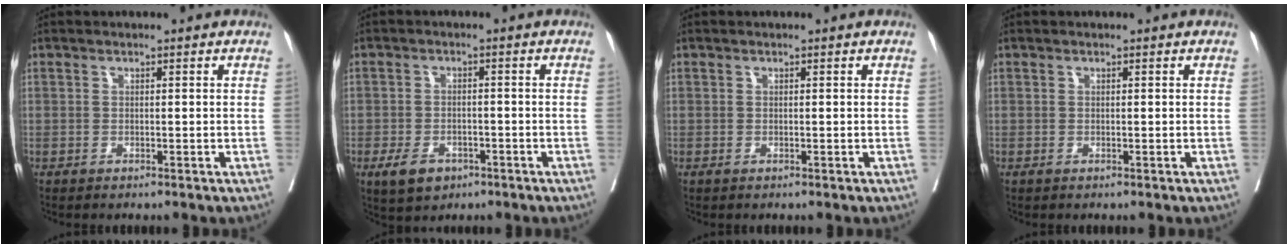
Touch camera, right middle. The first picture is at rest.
{"total": 5.0, "force": [-2.8, 3.1, 2.7], "torque": [-0.051, -0.001, -0.041]}
{"total": 0.0}
{"total": 0.0}